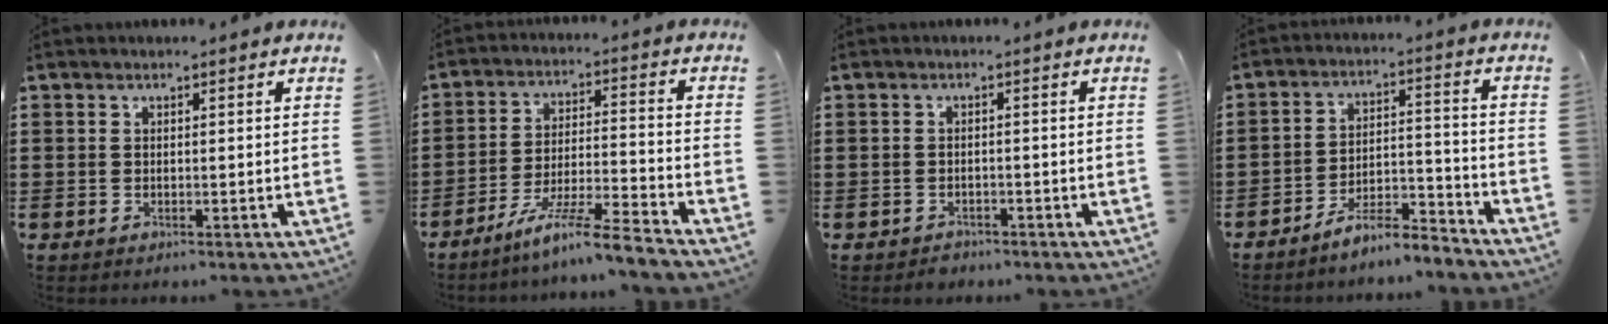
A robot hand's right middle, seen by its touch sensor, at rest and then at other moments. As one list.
[{"total": 8.9, "force": [-7.6, -0.5, 4.5], "torque": [-0.086, -0.006, -0.150]}, {"total": 1.4, "force": [-1.3, 0.6, -0.1], "torque": [-0.002, 0.000, -0.030]}, {"total": 7.0, "force": [-6.7, 0.4, 2.0], "torque": [-0.028, 0.007, -0.128]}]